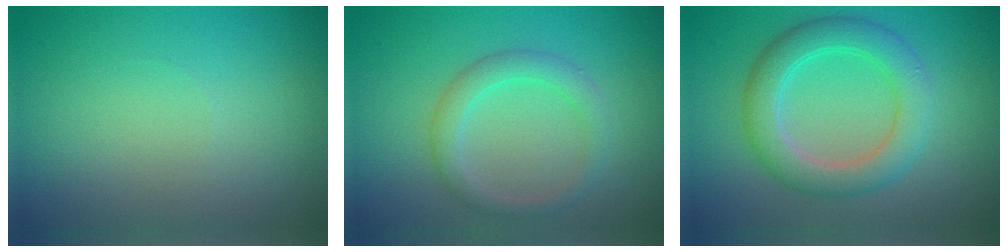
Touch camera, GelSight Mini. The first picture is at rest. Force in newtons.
{"total": 2.7, "press": 2.7, "slide": 0.1}
{"total": 5.0, "press": 5.0, "slide": 0.3}